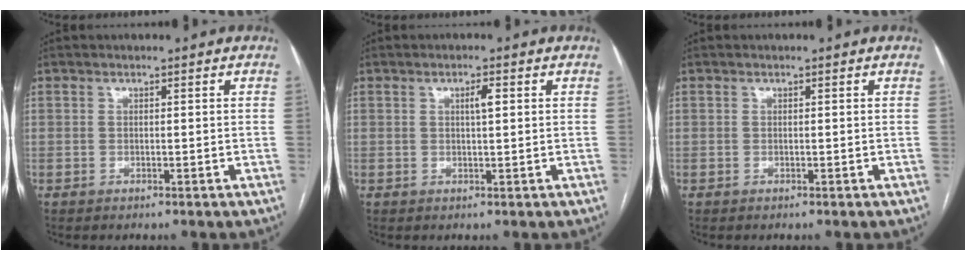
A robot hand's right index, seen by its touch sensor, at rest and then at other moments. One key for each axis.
{"total": 1.9, "fx": 0.6, "fy": 0.3, "fz": 1.8, "tx": -0.031, "ty": 0.002, "tz": 0.009}
{"total": 0.0}